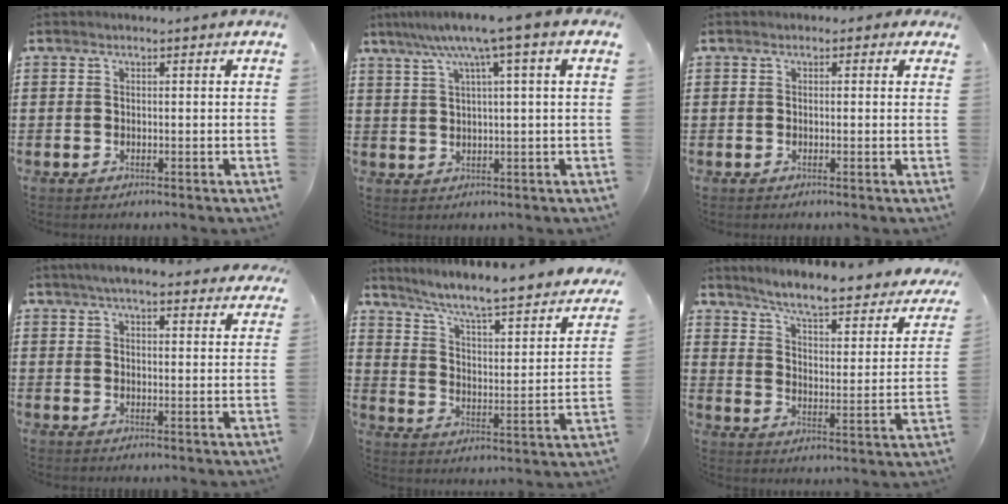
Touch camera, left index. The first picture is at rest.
{"total": 6.7, "force": [3.1, -0.3, 6.0], "torque": [-0.123, -0.006, 0.048]}
{"total": 0.8, "force": [-0.1, 0.7, 0.5], "torque": [-0.011, 0.005, -0.004]}
{"total": 5.4, "force": [4.9, 0.7, 2.3], "torque": [-0.057, -0.007, 0.089]}
{"total": 5.8, "force": [4.6, 0.0, 3.5], "torque": [-0.089, -0.046, 0.067]}
{"total": 5.8, "force": [5.0, -0.2, 2.9], "torque": [-0.077, -0.040, 0.078]}